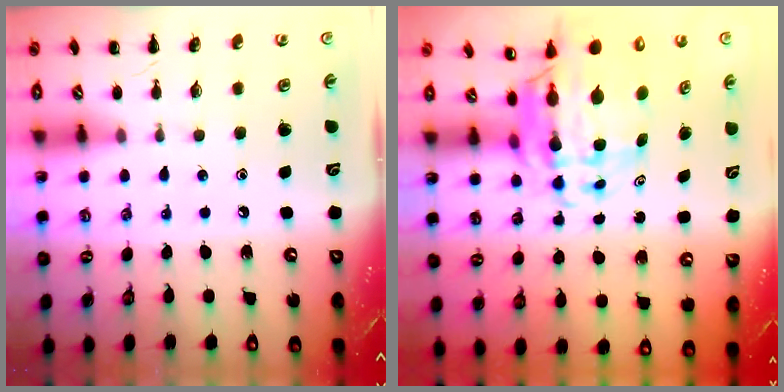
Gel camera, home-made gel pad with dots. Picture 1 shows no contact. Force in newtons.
{"total": 10.8, "press": 10.4, "slide": 2.9}